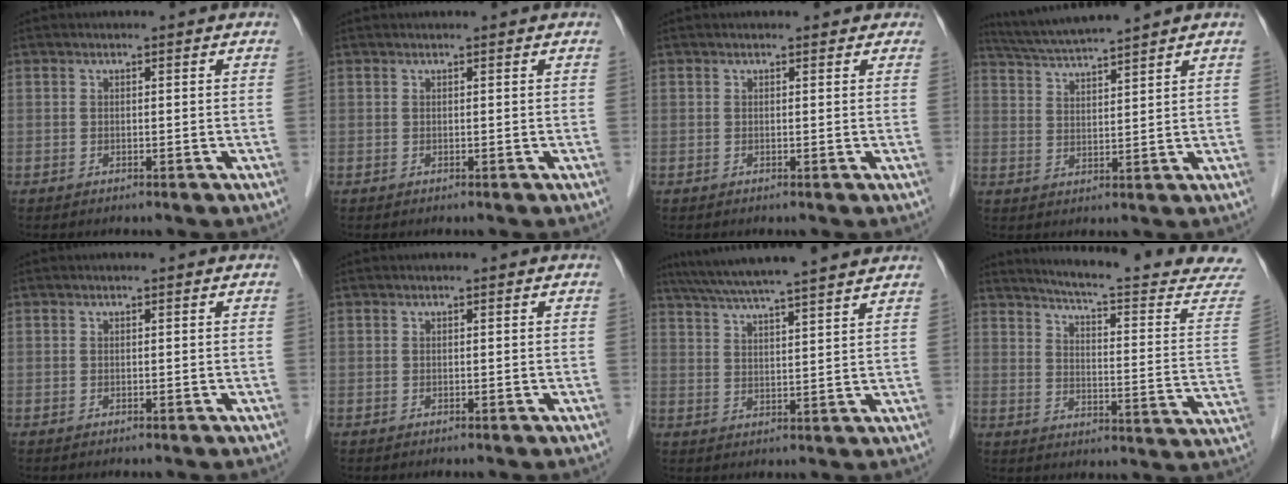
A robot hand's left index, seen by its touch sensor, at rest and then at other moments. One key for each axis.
{"total": 0.7, "fx": 0.6, "fy": 0.0, "fz": 0.2, "tx": -0.003, "ty": 0.011, "tz": 0.014}
{"total": 2.8, "fx": 2.3, "fy": 1.5, "fz": 0.7, "tx": -0.001, "ty": 0.017, "tz": 0.014}
{"total": 7.8, "fx": 7.1, "fy": -1.4, "fz": 2.8, "tx": -0.059, "ty": 0.014, "tz": 0.130}
{"total": 0.0}
{"total": 0.0}
{"total": 17.8, "fx": 15.5, "fy": 0.5, "fz": 8.8, "tx": -0.154, "ty": 0.036, "tz": 0.223}
{"total": 21.9, "fx": 20.4, "fy": 0.2, "fz": 8.0, "tx": -0.115, "ty": -0.097, "tz": 0.243}